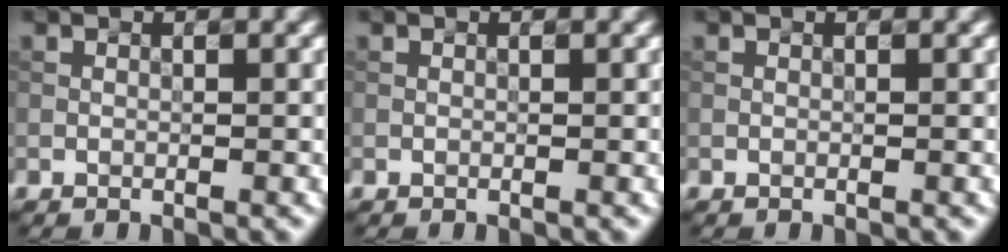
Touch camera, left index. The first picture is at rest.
{"total": 0.0}
{"total": 0.0}